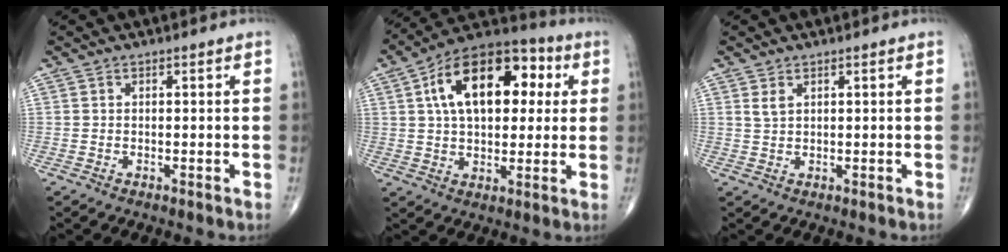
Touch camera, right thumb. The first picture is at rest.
{"total": 20.0, "force": [5.1, 11.5, 15.6], "torque": [-0.213, 0.022, 0.071]}
{"total": 1.6, "force": [0.9, 0.8, 1.1], "torque": [-0.022, 0.001, 0.024]}